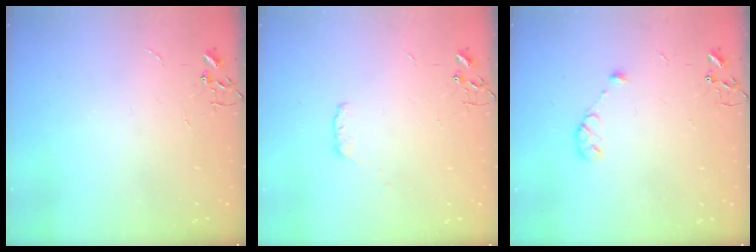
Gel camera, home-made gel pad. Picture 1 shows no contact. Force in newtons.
{"total": 3.9, "press": 3.8, "slide": 0.6}
{"total": 6.3, "press": 6.1, "slide": 1.4}